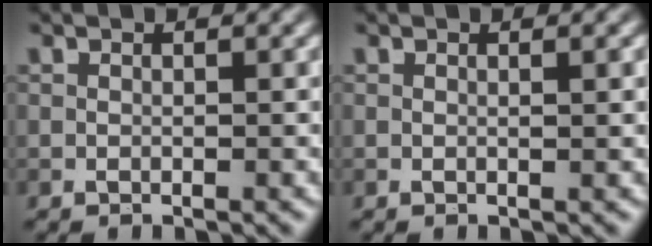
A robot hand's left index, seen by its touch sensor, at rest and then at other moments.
{"total": 1.0, "force": [0.2, 0.3, 0.9], "torque": [-0.008, 0.003, 0.001]}